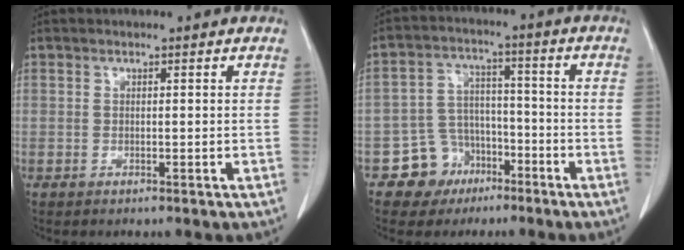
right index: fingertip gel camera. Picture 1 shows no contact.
{"total": 7.4, "force": [-4.1, 6.1, 0.8], "torque": [-0.007, 0.018, -0.061]}